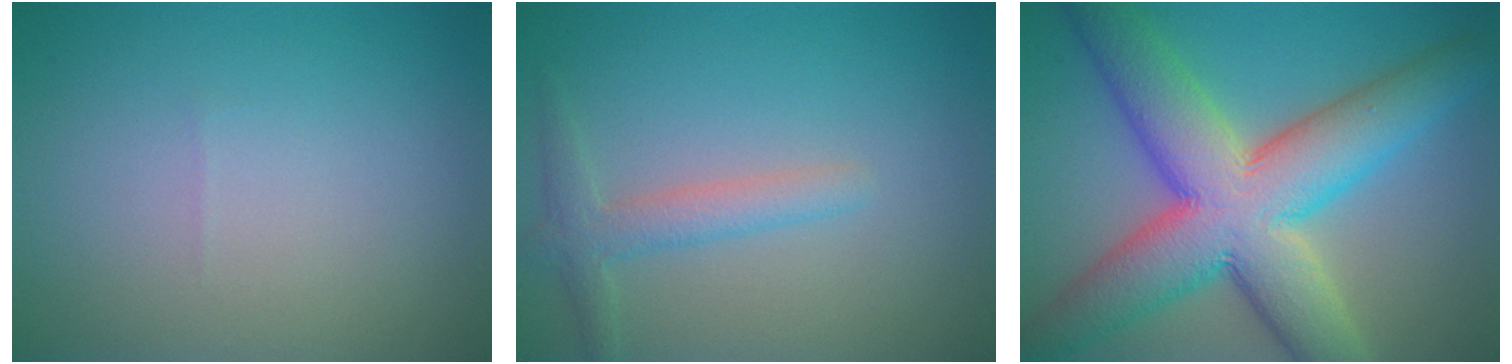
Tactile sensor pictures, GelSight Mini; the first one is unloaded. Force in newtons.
{"total": 2.4, "press": 2.4, "slide": 0.1}
{"total": 12.3, "press": 12.3, "slide": 0.6}